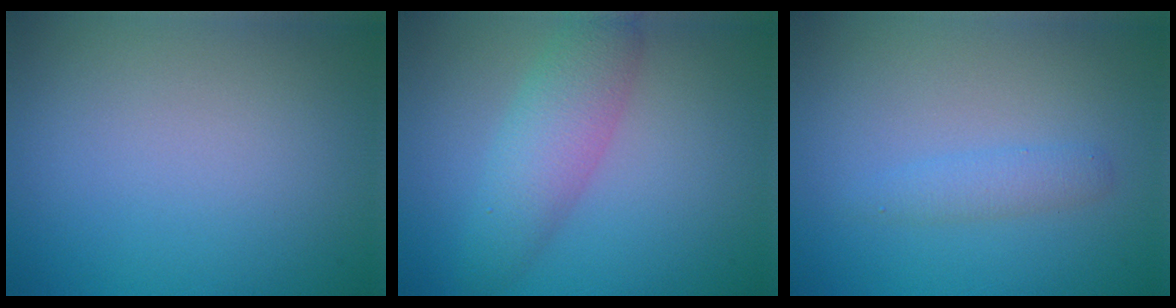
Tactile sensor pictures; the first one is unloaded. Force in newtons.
{"total": 4.3, "press": 4.2, "slide": 0.0}
{"total": 1.4, "press": 1.4, "slide": 0.1}